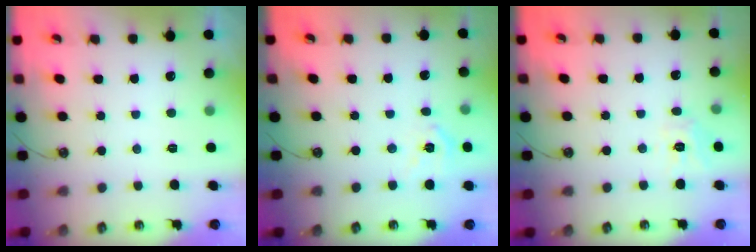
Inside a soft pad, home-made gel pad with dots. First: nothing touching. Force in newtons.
{"total": 7.8, "press": 7.7, "slide": 1.0}
{"total": 5.8, "press": 5.8, "slide": 0.6}